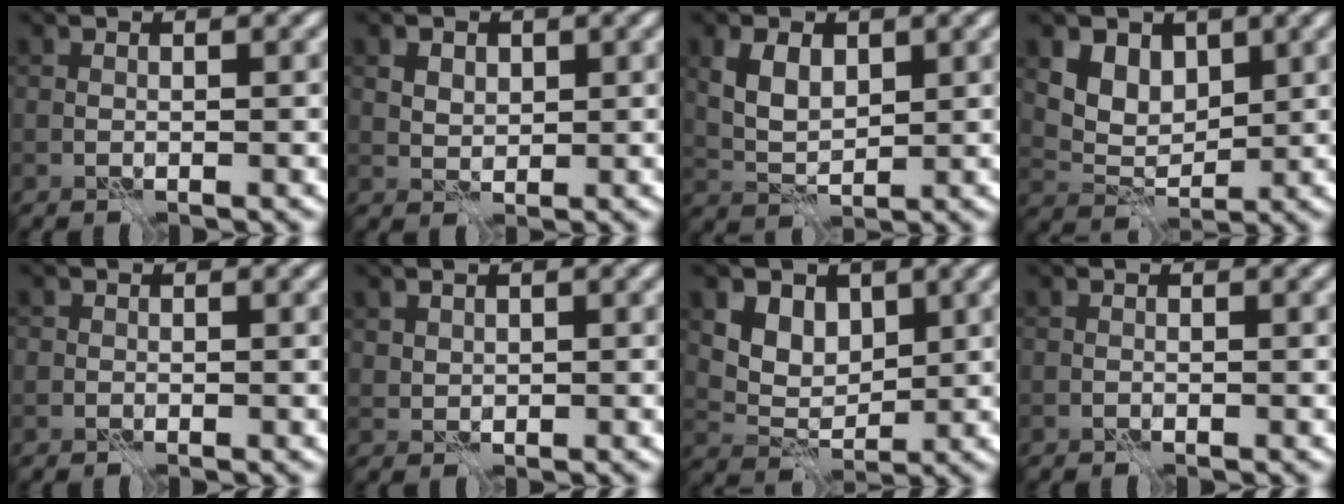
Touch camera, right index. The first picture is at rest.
{"total": 2.8, "force": [1.4, 1.9, 1.5], "torque": [-0.032, 0.006, 0.023]}
{"total": 3.9, "force": [1.3, 2.4, 2.8], "torque": [-0.060, 0.001, 0.025]}
{"total": 4.8, "force": [2.4, 3.3, 2.5], "torque": [-0.057, -0.021, 0.056]}
{"total": 0.5, "force": [0.0, 0.5, 0.0], "torque": [0.006, -0.001, -0.002]}
{"total": 1.2, "force": [0.8, 0.8, 0.3], "torque": [-0.007, -0.001, 0.018]}
{"total": 5.4, "force": [2.6, 3.8, 2.7], "torque": [-0.067, -0.018, 0.058]}
{"total": 0.0}